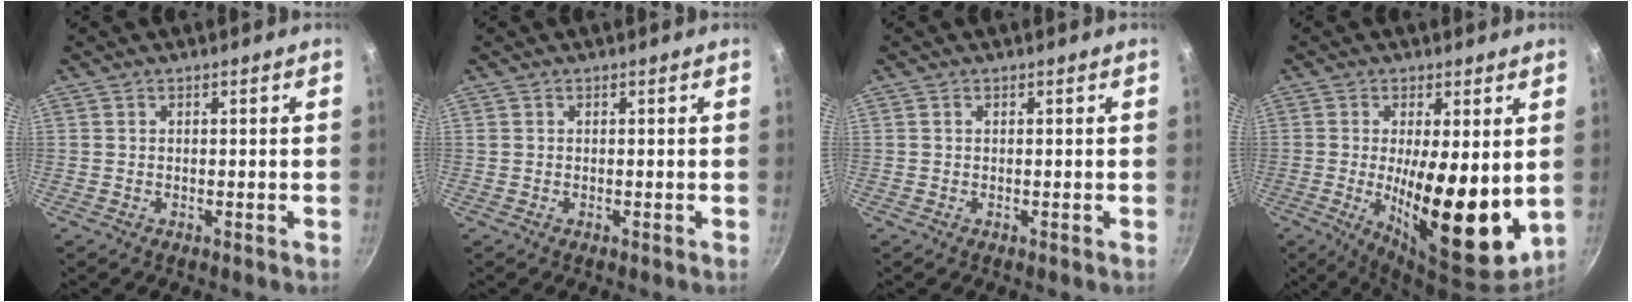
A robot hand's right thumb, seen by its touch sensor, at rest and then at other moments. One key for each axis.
{"total": 0.0}
{"total": 0.0}
{"total": 16.8, "fx": -0.5, "fy": 5.5, "fz": 15.9, "tx": -0.227, "ty": -0.028, "tz": -0.001}